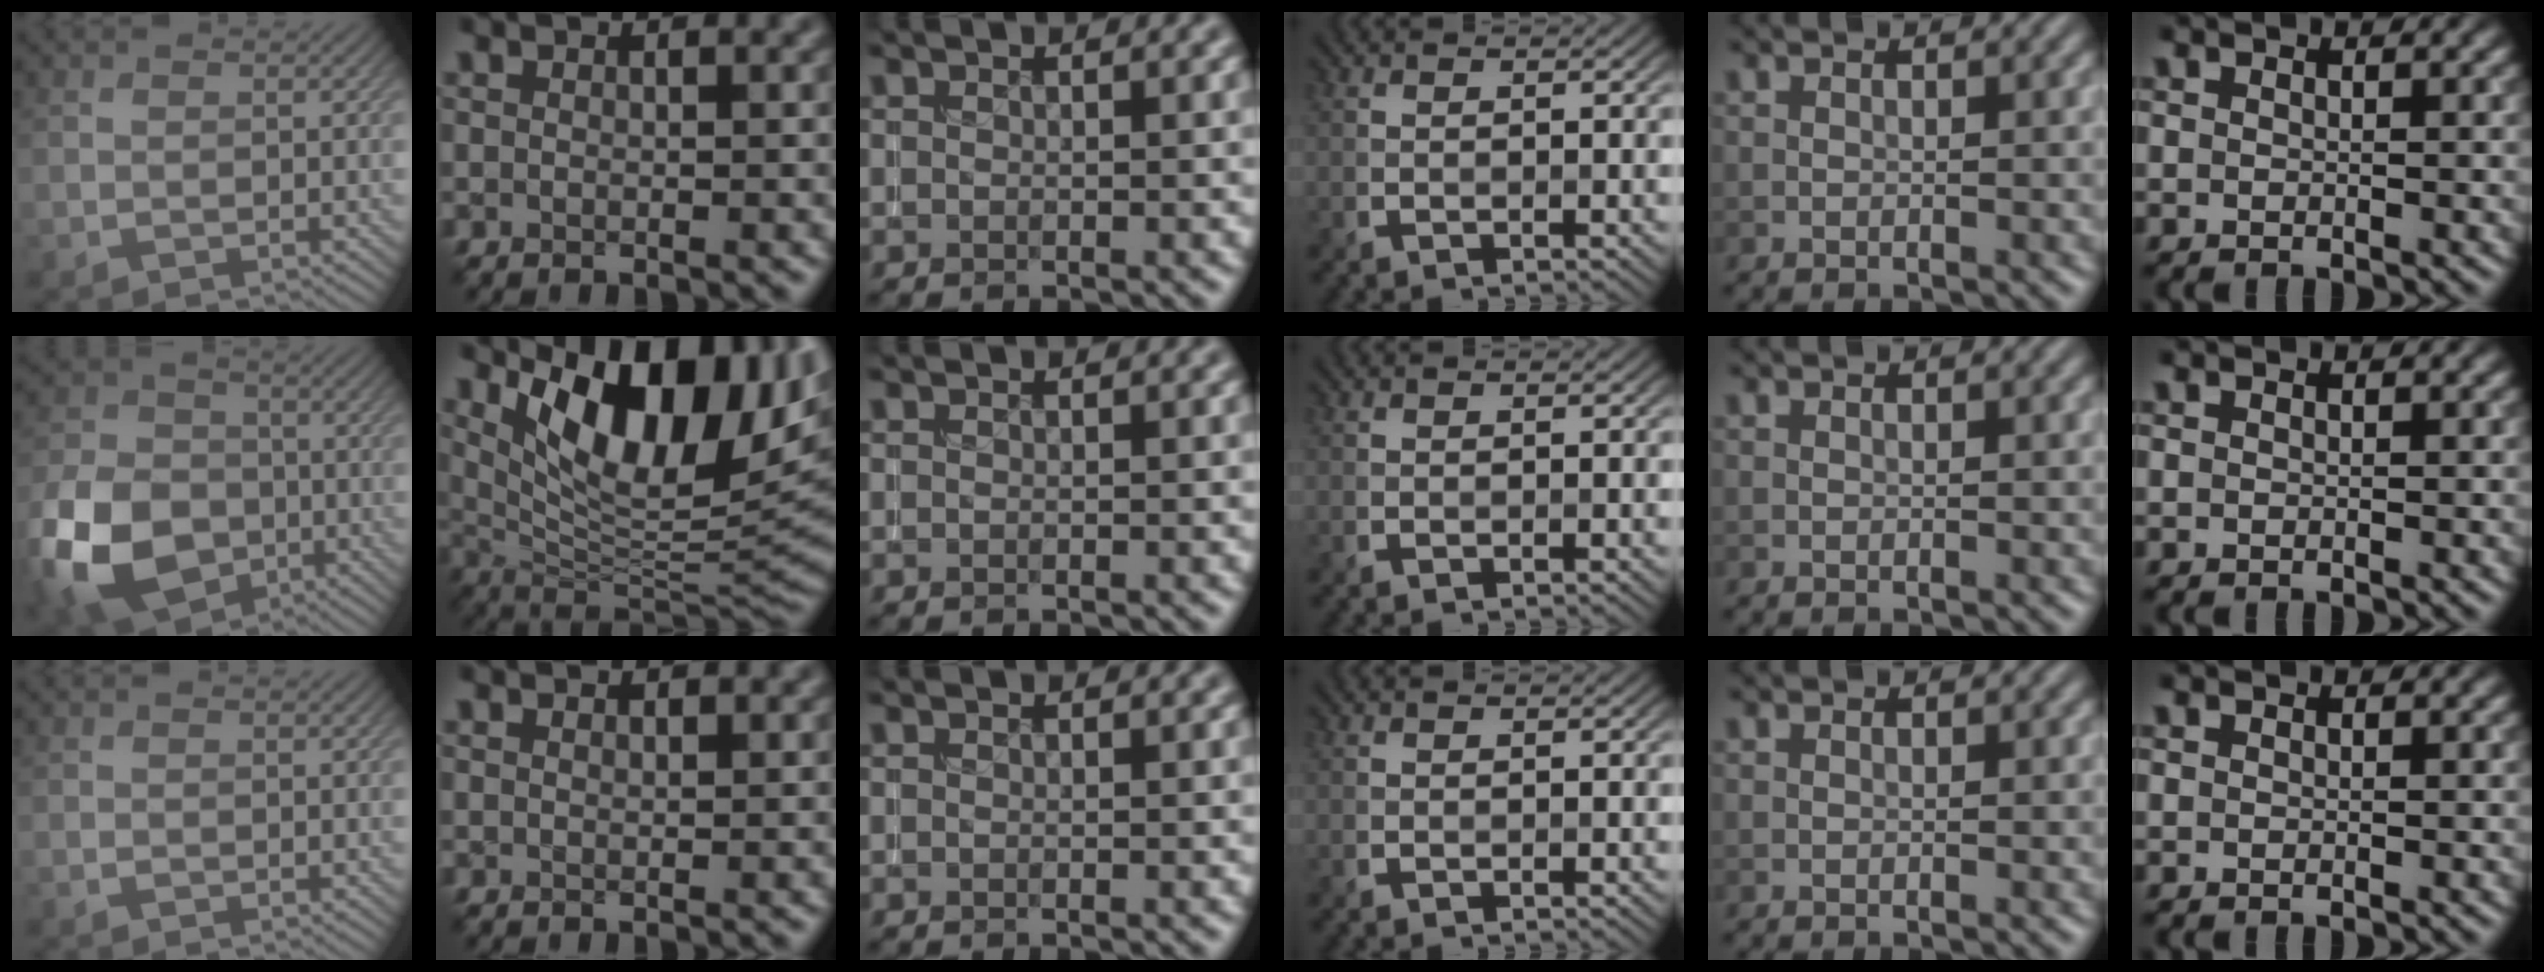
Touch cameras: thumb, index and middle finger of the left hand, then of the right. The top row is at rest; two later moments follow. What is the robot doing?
{"motion": "insert", "object": "coin"}